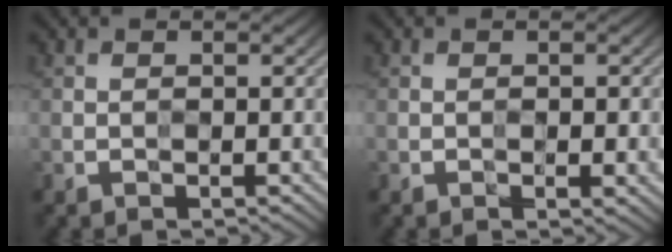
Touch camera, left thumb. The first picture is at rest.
{"total": 1.6, "force": [-0.2, 0.6, 1.5], "torque": [-0.020, -0.003, -0.001]}